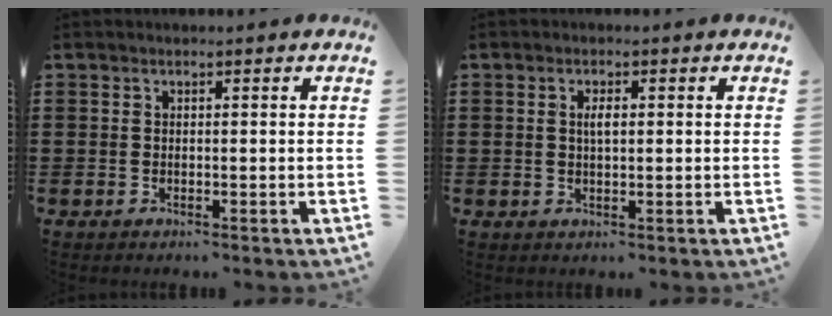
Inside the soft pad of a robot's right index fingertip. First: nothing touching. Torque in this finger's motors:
{"motor_torque": [0.06, 0.01, 0.04, 0.04]}